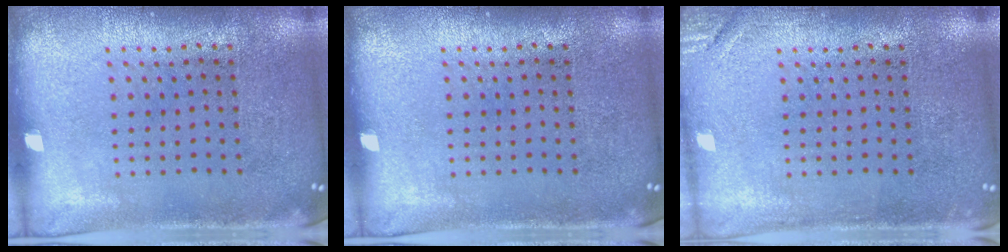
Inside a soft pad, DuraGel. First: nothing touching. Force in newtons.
{"total": 0.0}
{"total": 1.3, "press": 1.3, "slide": 0.3}